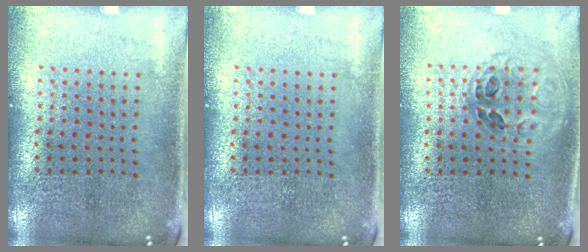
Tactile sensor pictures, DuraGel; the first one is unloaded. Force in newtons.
{"total": 0.0}
{"total": 1.1, "press": 1.0, "slide": 0.6}